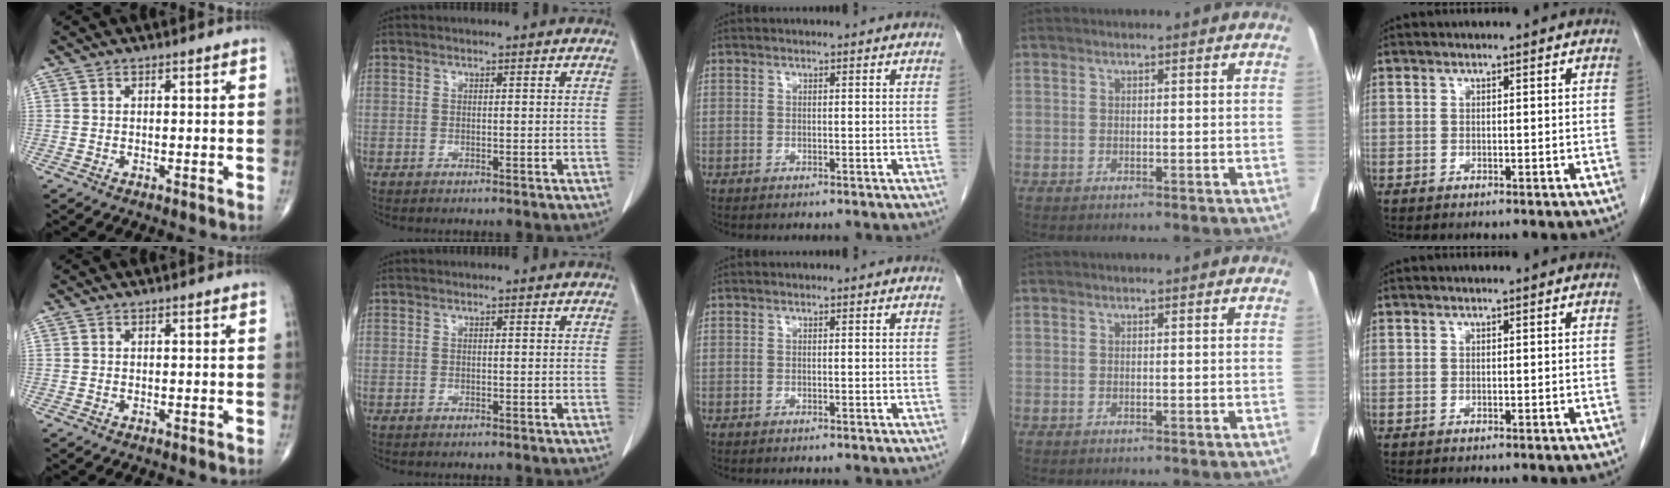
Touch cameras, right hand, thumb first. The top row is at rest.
{}